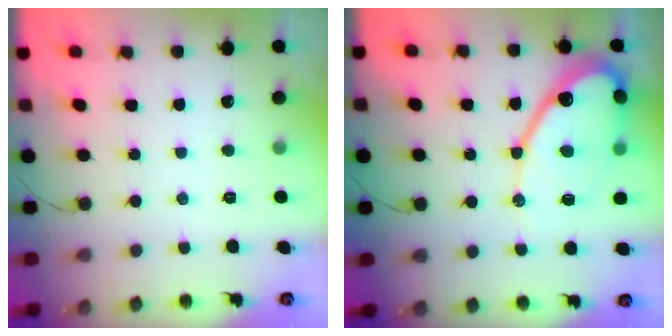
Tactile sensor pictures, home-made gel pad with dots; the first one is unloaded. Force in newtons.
{"total": 15.8, "press": 15.8, "slide": 1.2}